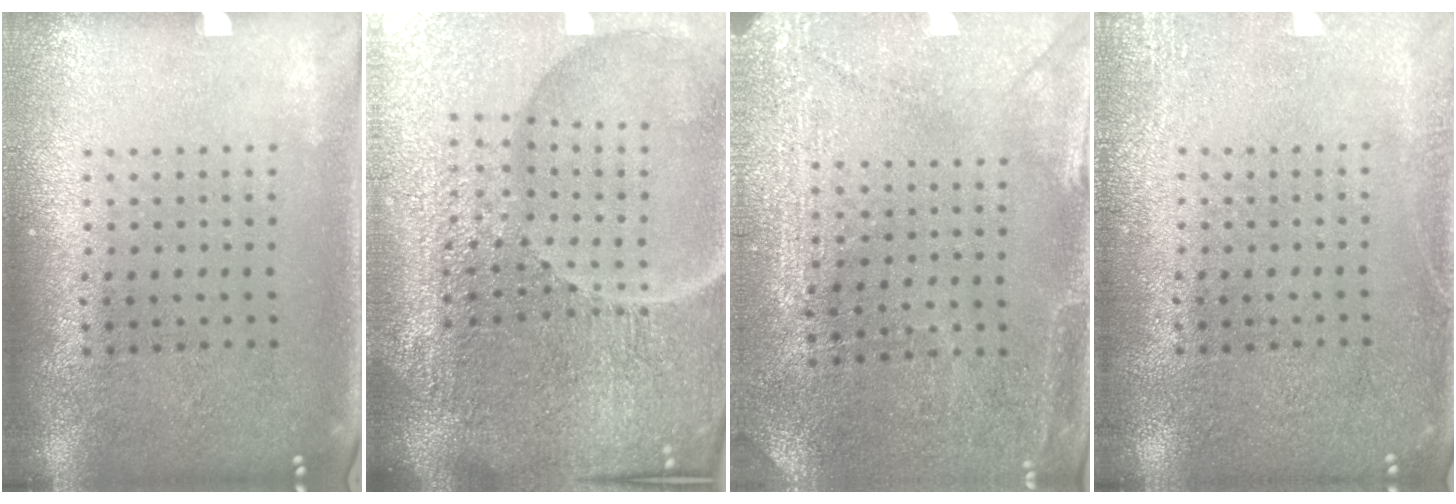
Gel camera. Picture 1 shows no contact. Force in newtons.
{"total": 5.9, "press": 5.4, "slide": 2.4}
{"total": 2.9, "press": 2.8, "slide": 0.6}
{"total": 2.3, "press": 2.3, "slide": 0.4}